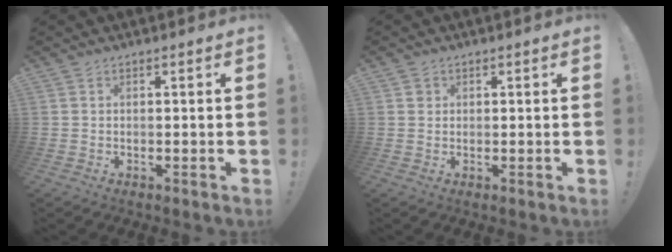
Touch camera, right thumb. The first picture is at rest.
{"total": 1.5, "force": [0.6, 1.4, 0.2], "torque": [0.002, 0.000, 0.011]}